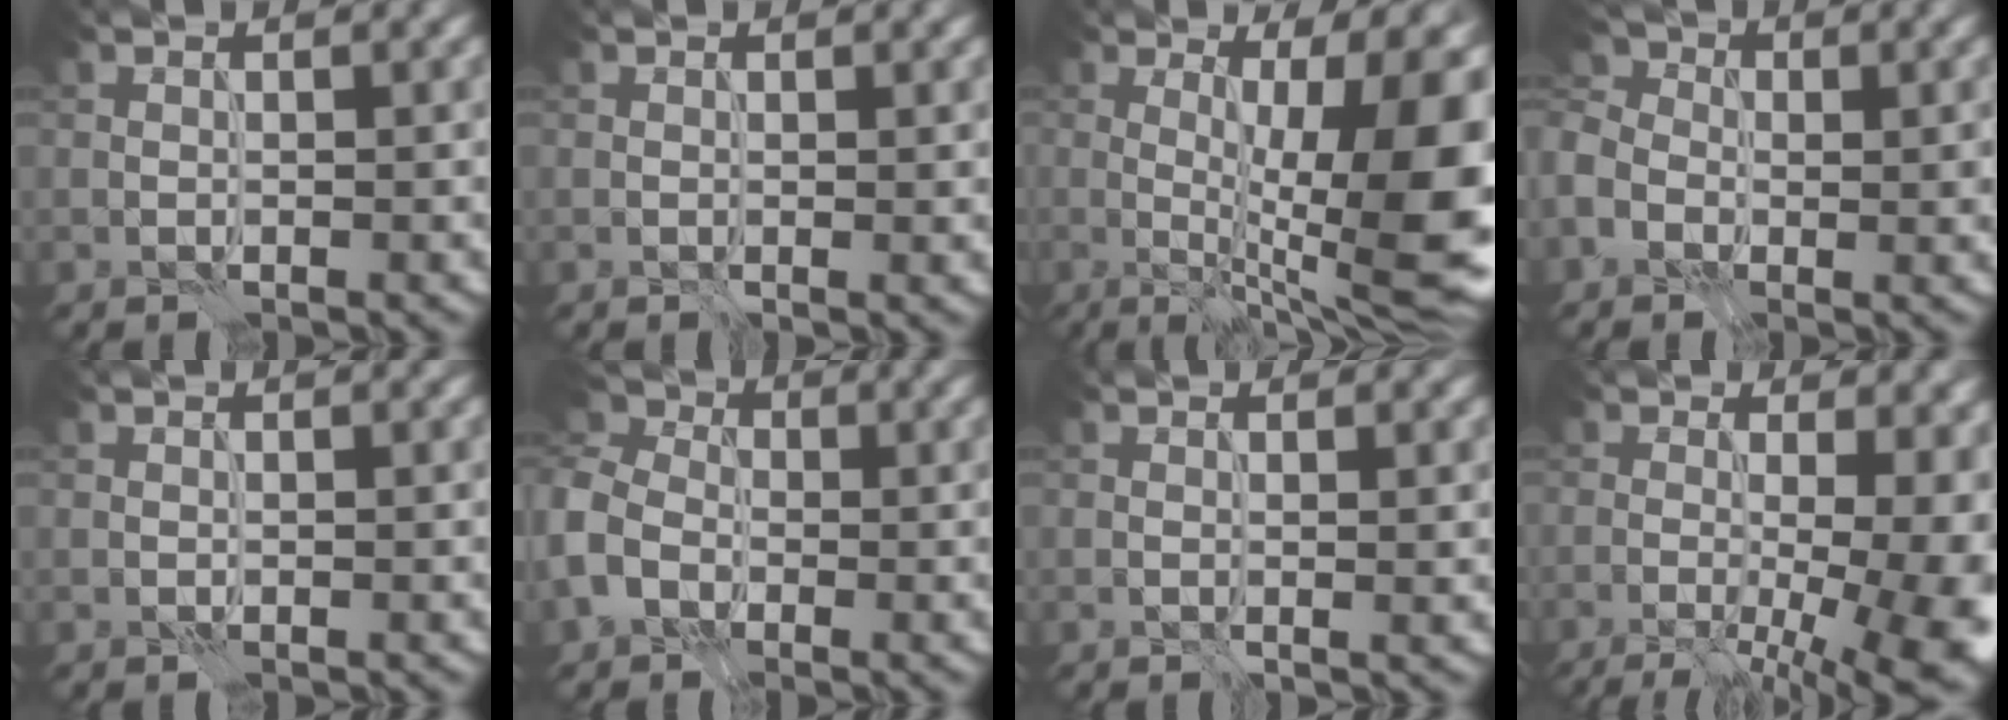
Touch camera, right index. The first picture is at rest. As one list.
[{"total": 0.6, "force": [0.2, 0.2, 0.6], "torque": [-0.003, -0.002, 0.003]}, {"total": 14.0, "force": [-0.4, 4.0, 13.5], "torque": [-0.170, 0.005, -0.003]}, {"total": 5.8, "force": [-1.0, 4.3, 3.6], "torque": [-0.080, 0.004, -0.017]}, {"total": 0.0}, {"total": 7.2, "force": [-1.5, 5.6, 4.3], "torque": [-0.116, -0.004, -0.036]}, {"total": 0.8, "force": [0.3, 0.3, 0.7], "torque": [-0.003, -0.002, 0.003]}, {"total": 15.3, "force": [-1.8, 6.6, 13.7], "torque": [-0.120, -0.002, -0.004]}]